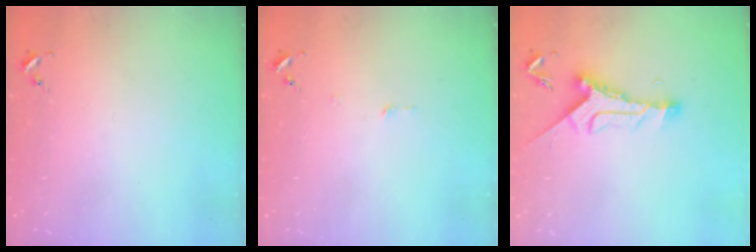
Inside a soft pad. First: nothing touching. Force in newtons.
{"total": 2.7, "press": 2.7, "slide": 0.2}
{"total": 9.6, "press": 9.6, "slide": 0.5}